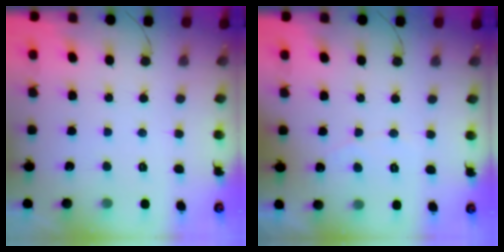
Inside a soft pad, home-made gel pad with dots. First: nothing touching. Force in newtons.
{"total": 2.3, "press": 2.3, "slide": 0.1}